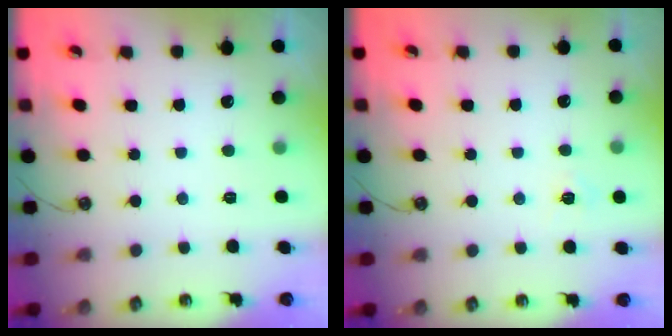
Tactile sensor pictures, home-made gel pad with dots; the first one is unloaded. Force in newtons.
{"total": 5.1, "press": 5.1, "slide": 0.4}